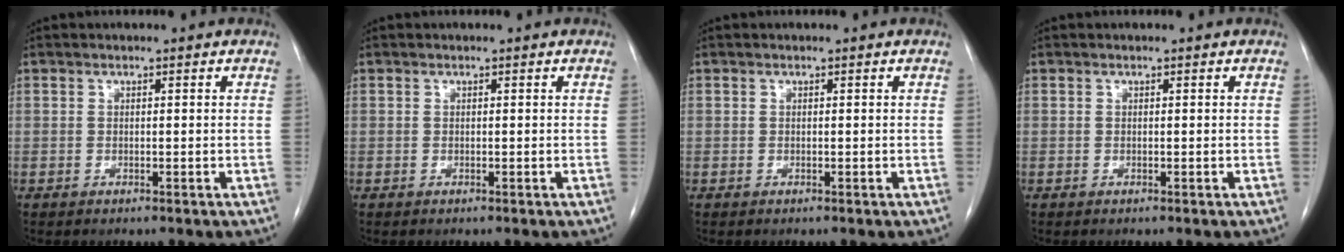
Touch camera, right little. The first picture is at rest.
{"total": 0.0}
{"total": 0.0}
{"total": 0.0}